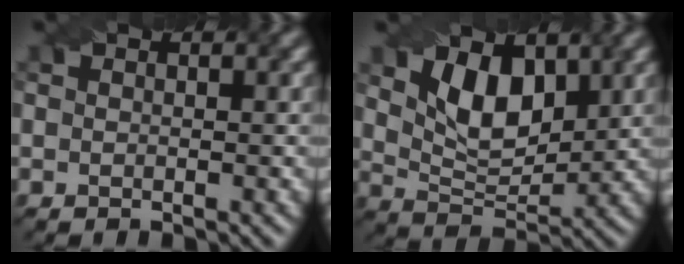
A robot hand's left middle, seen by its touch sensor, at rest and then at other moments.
{"total": 5.6, "force": [2.3, 3.2, 4.0], "torque": [-0.080, -0.008, 0.040]}